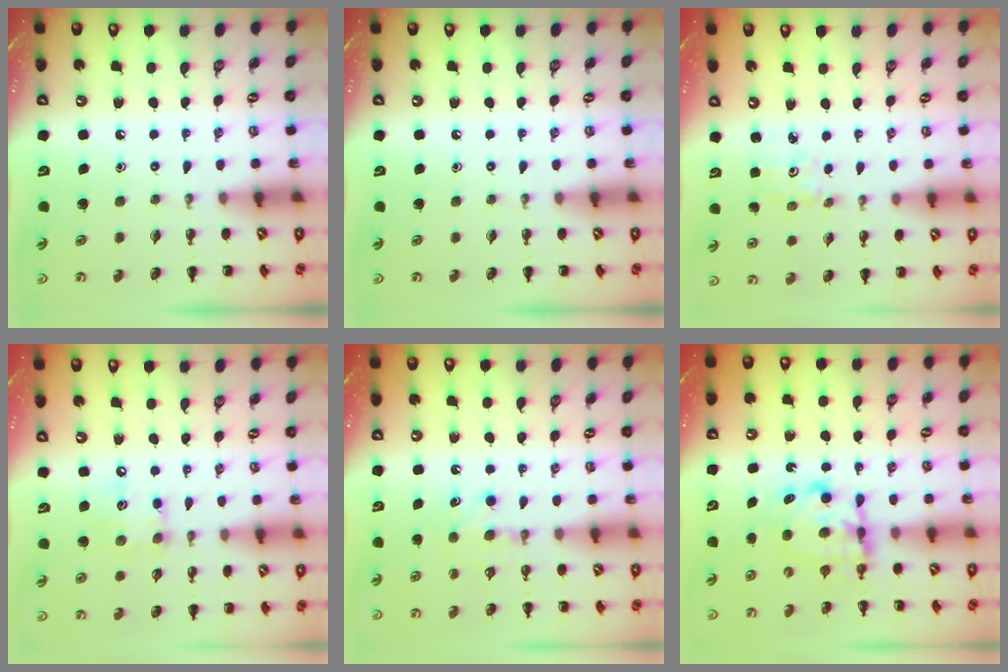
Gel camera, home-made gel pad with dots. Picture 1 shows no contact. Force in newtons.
{"total": 0.0}
{"total": 1.5, "press": 1.5, "slide": 0.3}
{"total": 7.6, "press": 7.5, "slide": 0.8}
{"total": 4.4, "press": 4.3, "slide": 1.1}
{"total": 6.2, "press": 6.2, "slide": 0.5}